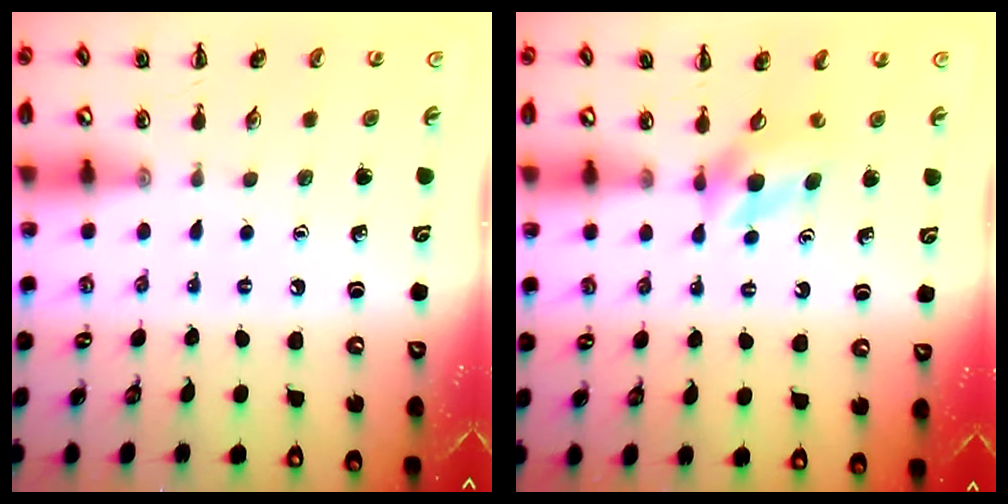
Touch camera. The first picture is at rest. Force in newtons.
{"total": 4.0, "press": 3.8, "slide": 1.3}